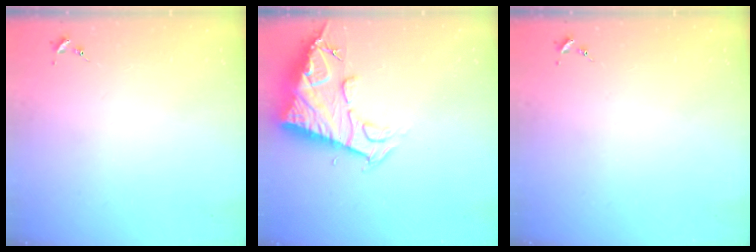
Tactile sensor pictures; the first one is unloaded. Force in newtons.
{"total": 13.5, "press": 13.4, "slide": 1.3}
{"total": 0.0}